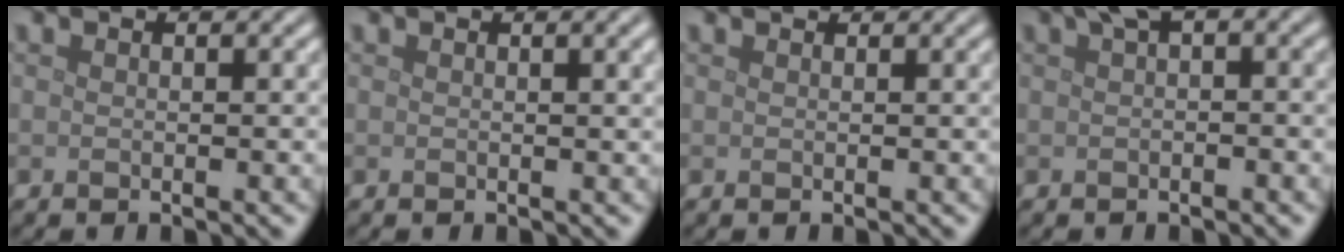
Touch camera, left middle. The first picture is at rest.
{"total": 1.7, "force": [0.6, 0.5, 1.4], "torque": [-0.013, 0.003, 0.007]}
{"total": 0.7, "force": [0.6, 0.1, 0.1], "torque": [-0.010, -0.006, 0.006]}
{"total": 2.4, "force": [0.8, 0.8, 2.2], "torque": [-0.027, 0.009, 0.010]}